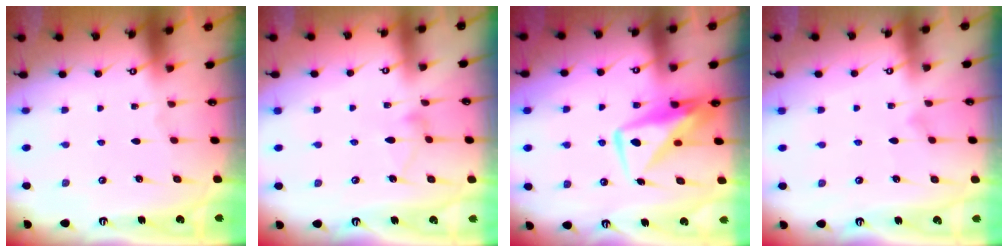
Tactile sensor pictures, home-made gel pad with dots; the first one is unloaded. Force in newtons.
{"total": 7.2, "press": 7.2, "slide": 0.4}
{"total": 10.2, "press": 10.1, "slide": 1.3}
{"total": 5.8, "press": 5.8, "slide": 0.4}